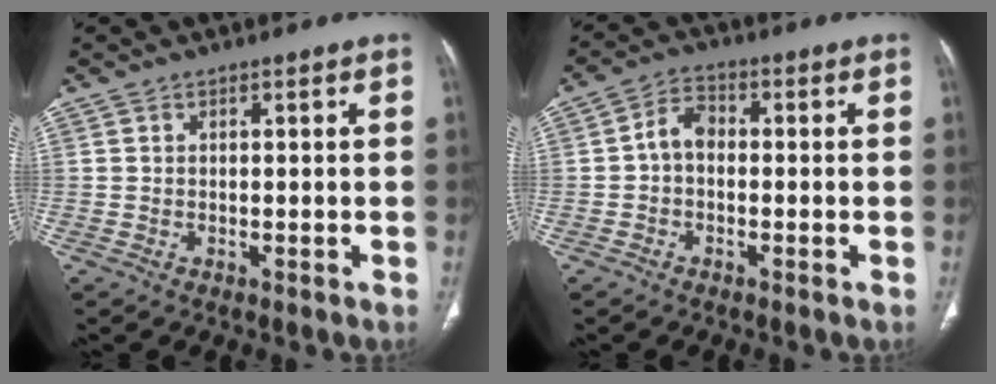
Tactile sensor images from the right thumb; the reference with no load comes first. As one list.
[{"total": 4.5, "force": [-0.5, 3.2, 3.2], "torque": [-0.047, 0.017, -0.020]}]